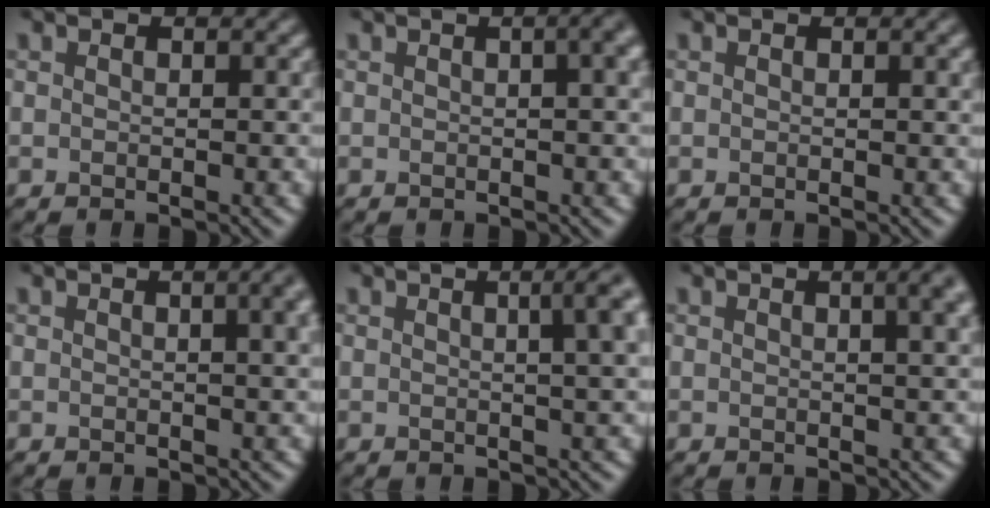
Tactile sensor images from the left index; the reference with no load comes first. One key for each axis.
{"total": 6.5, "fx": 1.8, "fy": 3.2, "fz": 5.3, "tx": -0.015, "ty": 0.040, "tz": -0.012}
{"total": 0.8, "fx": 0.3, "fy": 0.2, "fz": 0.7, "tx": -0.006, "ty": 0.003, "tz": 0.003}
{"total": 5.9, "fx": 1.7, "fy": 2.7, "fz": 4.9, "tx": -0.022, "ty": 0.031, "tz": 0.000}
{"total": 7.5, "fx": 2.0, "fy": 3.2, "fz": 6.4, "tx": -0.022, "ty": 0.047, "tz": -0.003}
{"total": 6.0, "fx": 2.2, "fy": 2.8, "fz": 4.8, "tx": -0.020, "ty": 0.039, "tz": -0.005}